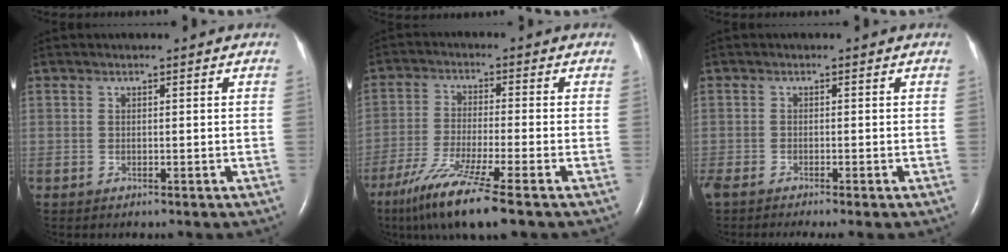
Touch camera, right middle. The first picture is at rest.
{"total": 10.9, "force": [-7.0, -0.3, 8.3], "torque": [-0.162, -0.038, -0.127]}
{"total": 5.3, "force": [-4.5, 0.2, 2.8], "torque": [-0.043, -0.010, -0.075]}